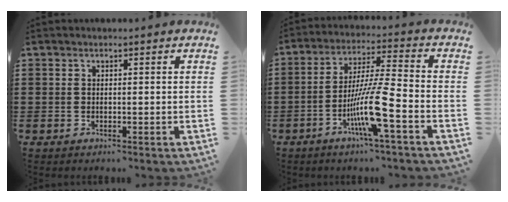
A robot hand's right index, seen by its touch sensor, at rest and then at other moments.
{"total": 10.8, "force": [-4.4, 0.7, 9.8], "torque": [-0.202, -0.012, -0.089]}